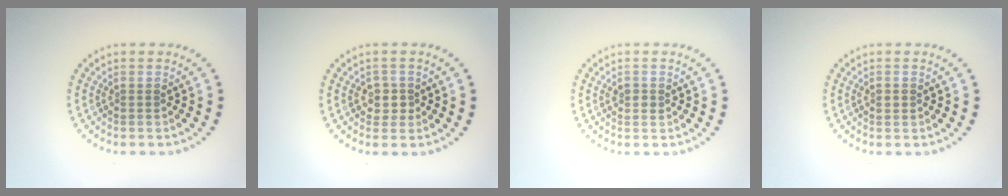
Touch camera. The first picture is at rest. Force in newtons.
{"total": 1.7, "press": 1.5, "slide": 0.8}
{"total": 1.0, "press": 1.0, "slide": 0.1}
{"total": 1.0, "press": 1.0, "slide": 0.1}